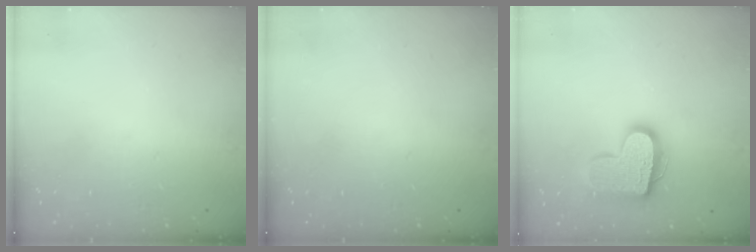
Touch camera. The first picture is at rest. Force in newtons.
{"total": 0.0}
{"total": 16.4, "press": 16.4, "slide": 1.2}